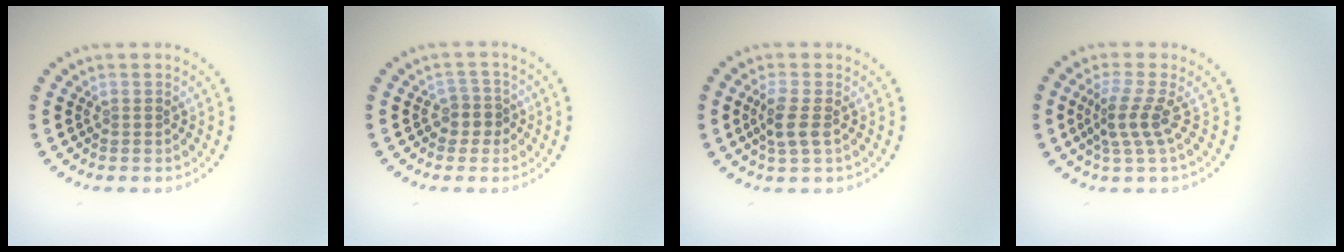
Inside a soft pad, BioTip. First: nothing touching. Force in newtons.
{"total": 1.8, "press": 1.5, "slide": 1.1}
{"total": 2.4, "press": 2.1, "slide": 1.0}
{"total": 2.8, "press": 1.9, "slide": 2.0}